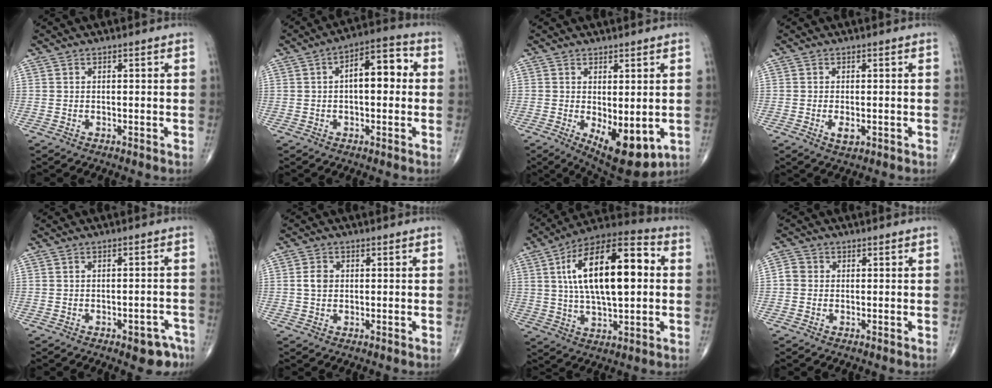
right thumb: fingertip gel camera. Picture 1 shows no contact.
{"total": 9.6, "force": [1.2, 4.5, 8.4], "torque": [-0.109, 0.030, 0.008]}
{"total": 10.6, "force": [-2.3, 4.6, 9.2], "torque": [-0.115, -0.020, -0.015]}
{"total": 2.3, "force": [-0.6, 1.1, 1.9], "torque": [-0.034, -0.003, -0.009]}
{"total": 5.3, "force": [-3.4, 2.4, 3.3], "torque": [-0.018, 0.024, -0.037]}
{"total": 2.8, "force": [0.2, 2.1, 1.8], "torque": [-0.029, 0.004, 0.002]}
{"total": 21.7, "force": [3.5, 9.2, 19.4], "torque": [-0.319, 0.024, 0.050]}
{"total": 2.4, "force": [-0.1, 2.1, 1.0], "torque": [-0.009, 0.005, -0.009]}